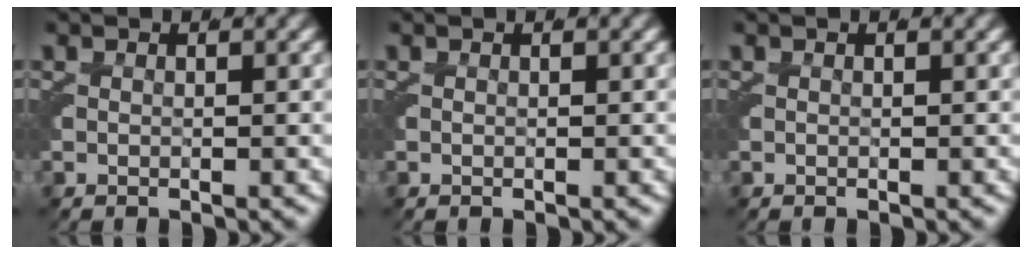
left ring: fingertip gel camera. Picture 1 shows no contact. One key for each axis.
{"total": 0.0}
{"total": 0.0}